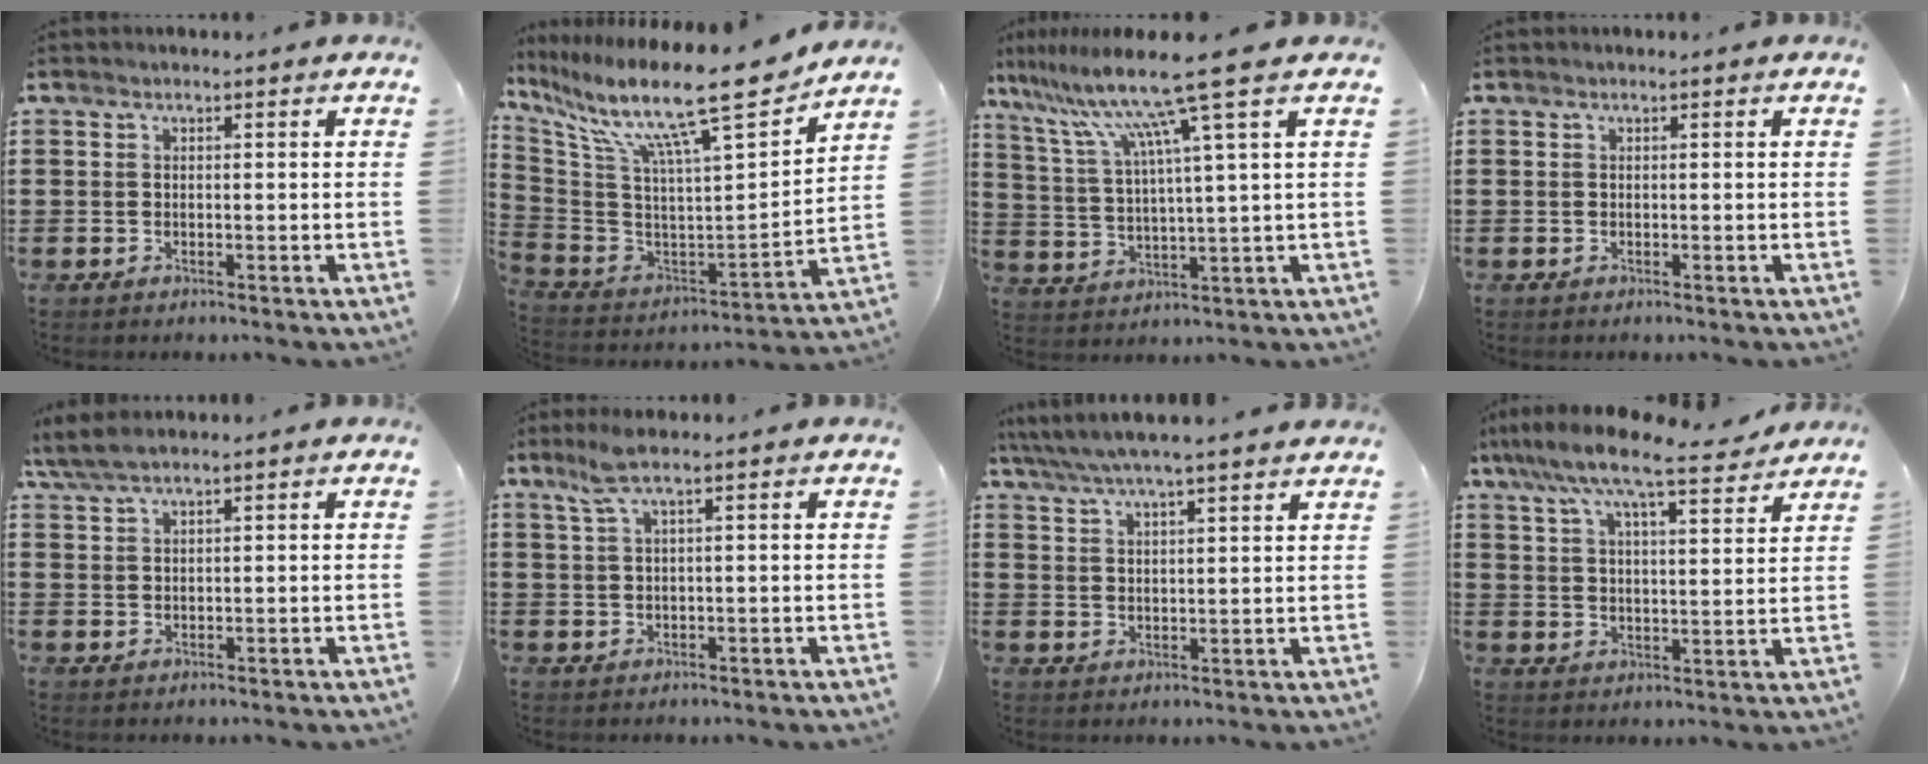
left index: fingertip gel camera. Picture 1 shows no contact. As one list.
[{"total": 15.3, "force": [11.4, 1.1, 10.2], "torque": [-0.211, -0.073, 0.178]}, {"total": 12.4, "force": [8.2, -0.6, 9.4], "torque": [-0.215, -0.034, 0.124]}, {"total": 0.0}, {"total": 3.4, "force": [2.5, 0.5, 2.2], "torque": [-0.048, 0.003, 0.048]}, {"total": 3.3, "force": [1.7, 0.3, 2.8], "torque": [-0.065, -0.003, 0.027]}, {"total": 4.7, "force": [4.0, 0.0, 2.4], "torque": [-0.059, -0.015, 0.070]}, {"total": 9.1, "force": [7.6, 1.3, 4.9], "torque": [-0.122, -0.030, 0.131]}]